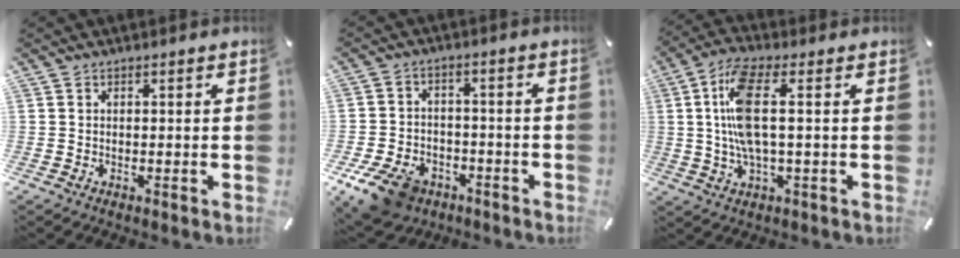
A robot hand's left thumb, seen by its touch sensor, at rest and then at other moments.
{"total": 10.7, "force": [-6.6, 6.7, 5.1], "torque": [-0.107, 0.040, -0.119]}
{"total": 11.2, "force": [1.1, 3.8, 10.4], "torque": [-0.232, -0.011, 0.011]}